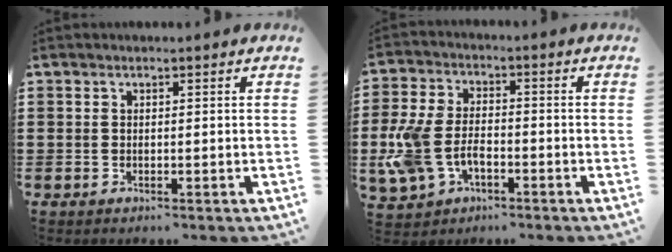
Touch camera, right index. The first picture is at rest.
{"total": 7.5, "force": [-2.5, 4.5, 5.5], "torque": [-0.153, -0.003, -0.057]}